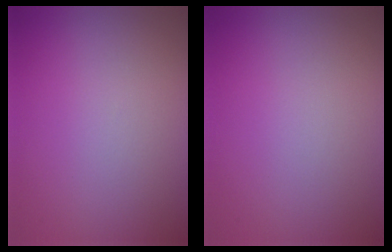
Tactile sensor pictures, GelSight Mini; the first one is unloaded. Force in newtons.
{"total": 0.0}